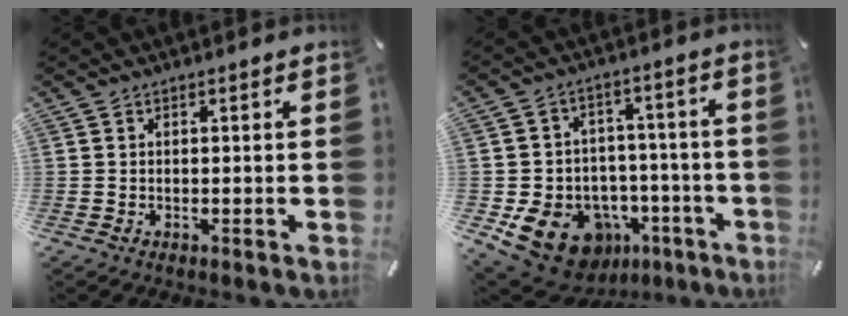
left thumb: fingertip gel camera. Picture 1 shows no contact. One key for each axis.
{"total": 15.0, "fx": -6.7, "fy": 11.9, "fz": 6.4, "tx": -0.100, "ty": 0.034, "tz": -0.098}